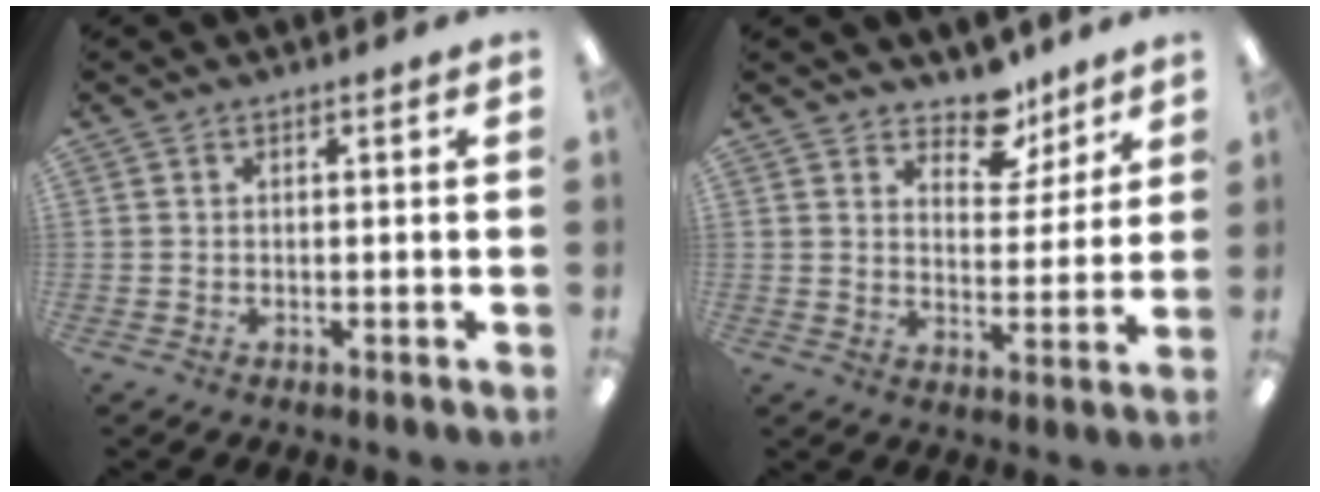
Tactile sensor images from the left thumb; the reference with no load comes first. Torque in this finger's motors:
{"motor_torque": [0.04, 0.07, -0.40, 0.02, 0.05]}